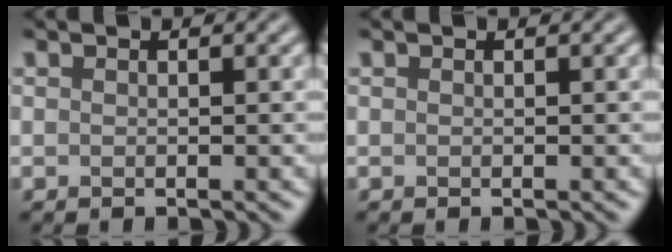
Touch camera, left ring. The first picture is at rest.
{"total": 0.0}